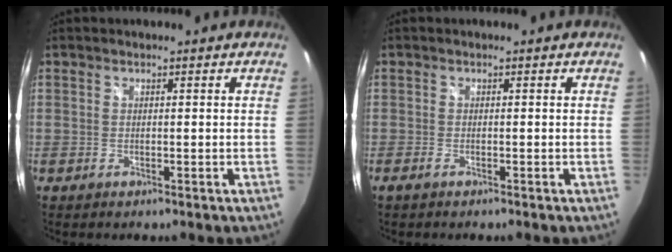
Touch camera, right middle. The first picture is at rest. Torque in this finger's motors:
{"motor_torque": [-0.11, -0.06, -0.07, 0.00]}